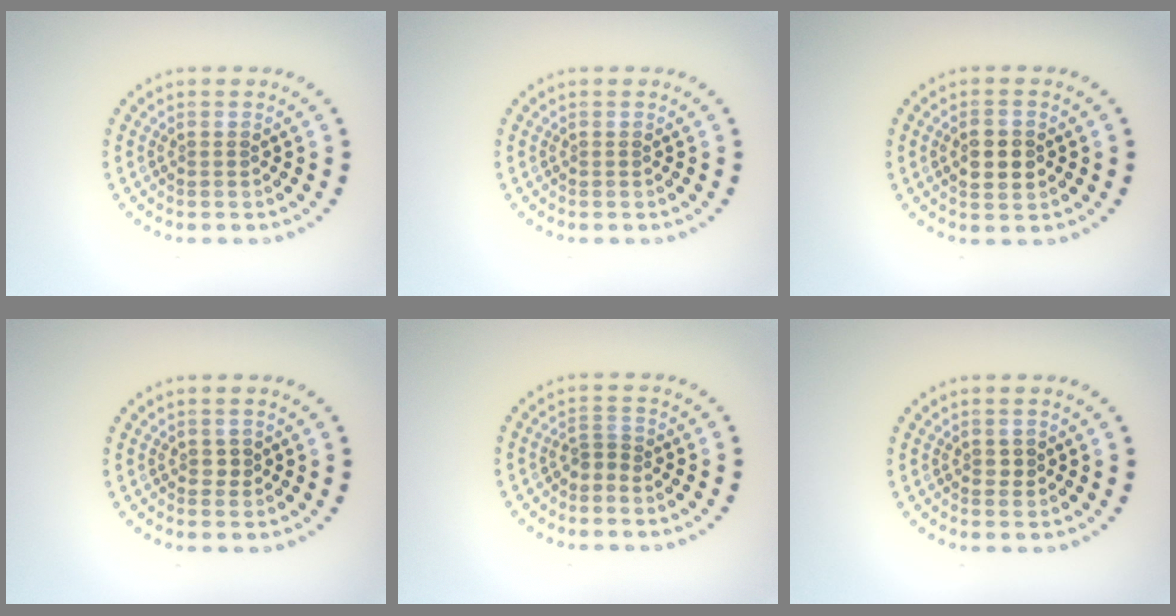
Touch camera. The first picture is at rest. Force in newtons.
{"total": 0.0}
{"total": 2.9, "press": 2.9, "slide": 0.1}
{"total": 0.8, "press": 0.7, "slide": 0.2}
{"total": 1.4, "press": 0.9, "slide": 1.0}
{"total": 0.7, "press": 0.7, "slide": 0.1}